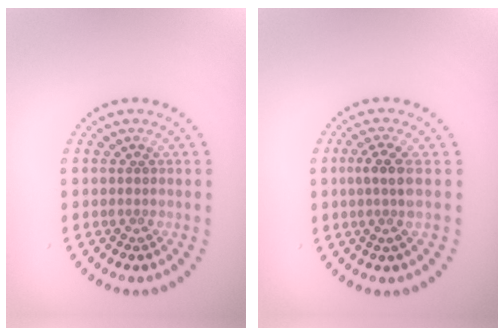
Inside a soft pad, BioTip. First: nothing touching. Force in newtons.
{"total": 2.3, "press": 1.8, "slide": 1.4}